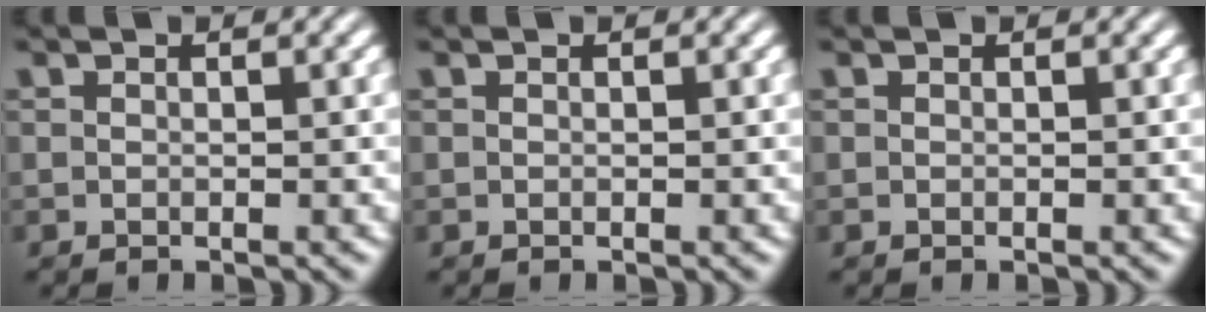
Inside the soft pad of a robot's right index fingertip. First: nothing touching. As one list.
[{"total": 0.0}, {"total": 0.0}]